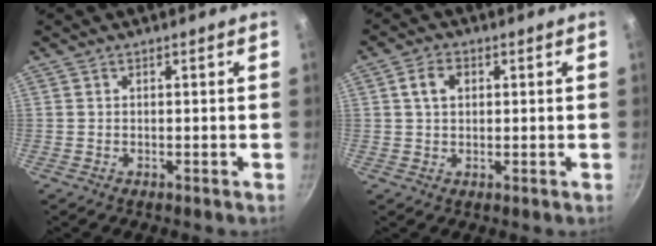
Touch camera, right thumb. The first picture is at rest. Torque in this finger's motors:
{"motor_torque": [0.05, 1.00, 0.40, -0.03, 0.02]}